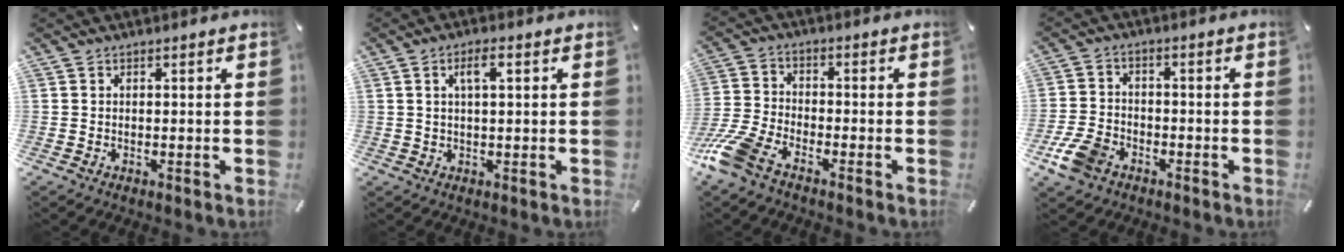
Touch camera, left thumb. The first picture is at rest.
{"total": 4.1, "force": [1.4, 1.2, 3.7], "torque": [-0.068, 0.004, 0.019]}
{"total": 9.3, "force": [-6.5, 3.9, 5.3], "torque": [-0.139, 0.013, -0.131]}
{"total": 7.8, "force": [-4.5, 5.3, 3.7], "torque": [-0.092, 0.018, -0.086]}